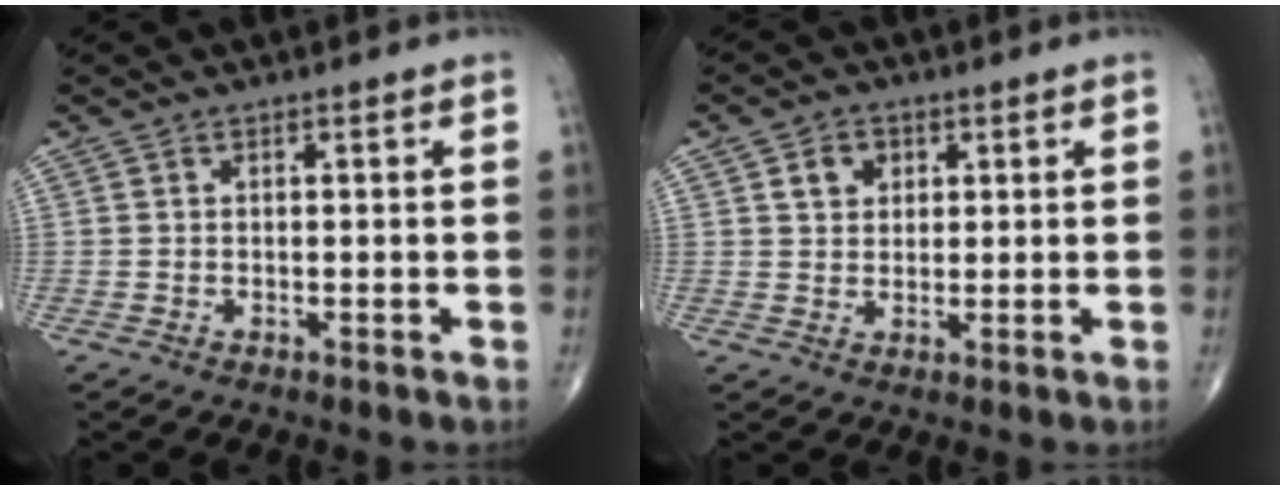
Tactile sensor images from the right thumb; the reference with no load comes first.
{"total": 4.1, "force": [1.5, 3.3, 1.9], "torque": [-0.006, -0.005, 0.024]}